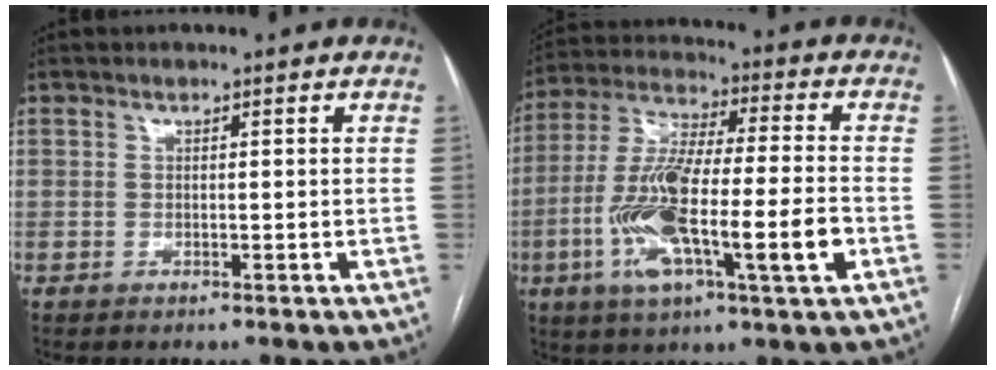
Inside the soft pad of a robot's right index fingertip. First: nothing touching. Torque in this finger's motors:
{"motor_torque": [1.90, -0.24, 1.05, 0.21]}